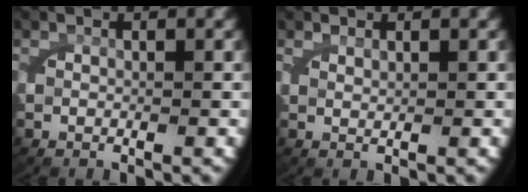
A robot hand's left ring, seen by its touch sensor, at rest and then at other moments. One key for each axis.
{"total": 0.9, "fx": 0.7, "fy": -0.3, "fz": 0.5, "tx": -0.005, "ty": -0.003, "tz": 0.018}